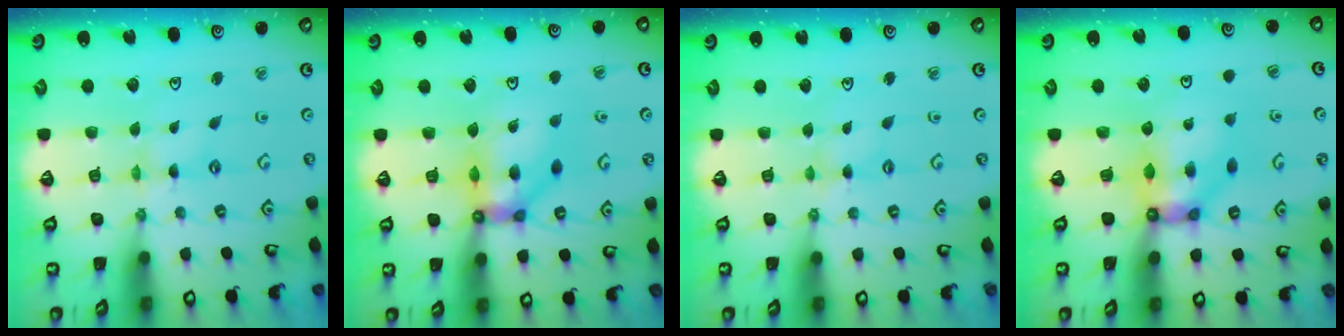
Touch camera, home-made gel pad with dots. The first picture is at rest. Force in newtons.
{"total": 11.2, "press": 11.0, "slide": 2.4}
{"total": 1.6, "press": 1.6, "slide": 0.4}
{"total": 8.1, "press": 8.0, "slide": 0.9}